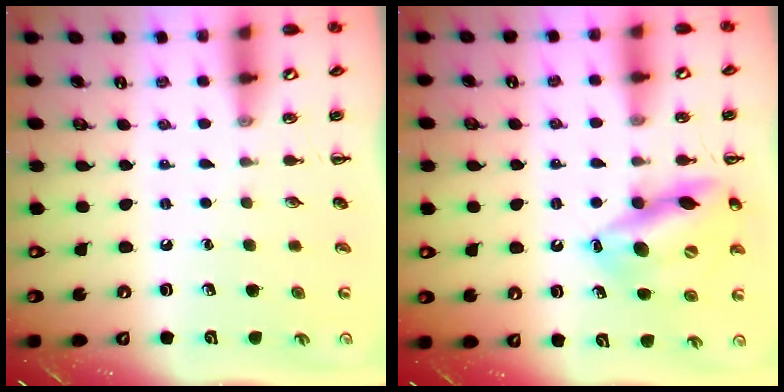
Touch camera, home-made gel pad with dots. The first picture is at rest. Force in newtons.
{"total": 16.0, "press": 15.7, "slide": 3.1}